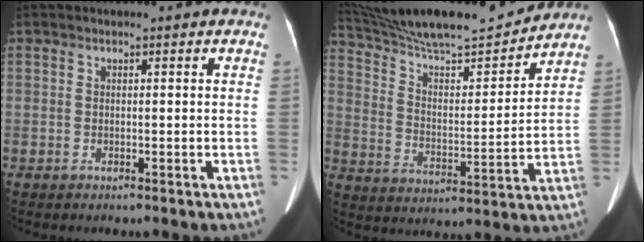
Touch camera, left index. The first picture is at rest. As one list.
[{"total": 19.7, "force": [18.3, 1.6, 7.2], "torque": [-0.131, -0.001, 0.291]}]